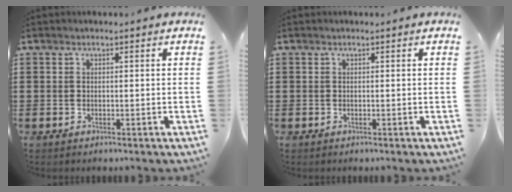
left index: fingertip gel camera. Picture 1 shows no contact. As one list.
[{"total": 0.0}]